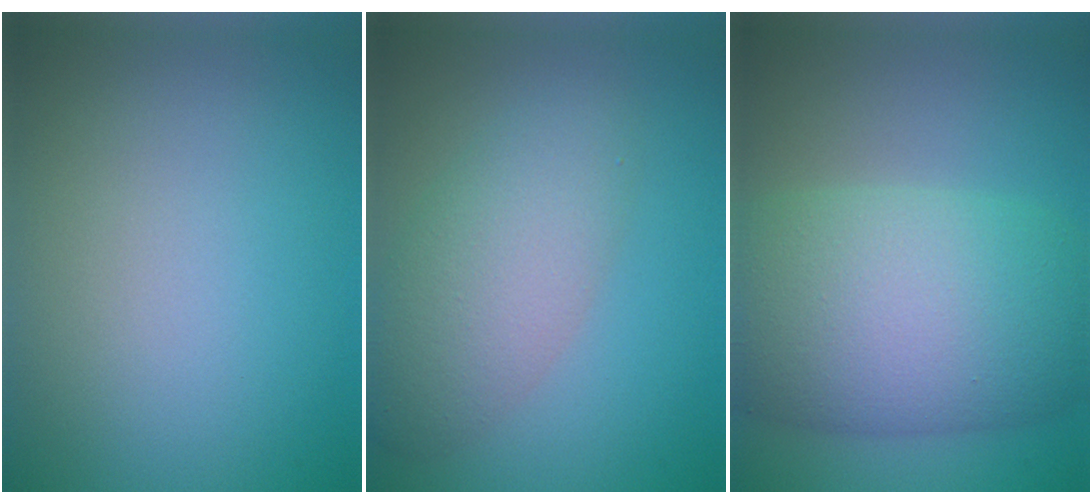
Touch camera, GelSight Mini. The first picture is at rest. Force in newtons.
{"total": 5.4, "press": 5.4, "slide": 0.1}
{"total": 11.3, "press": 11.3, "slide": 0.5}